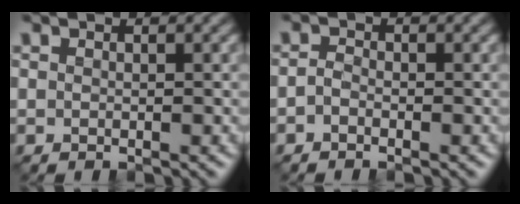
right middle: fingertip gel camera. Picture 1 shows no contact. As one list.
[{"total": 0.9, "force": [-0.6, 0.5, 0.5], "torque": [-0.012, 0.001, -0.015]}]